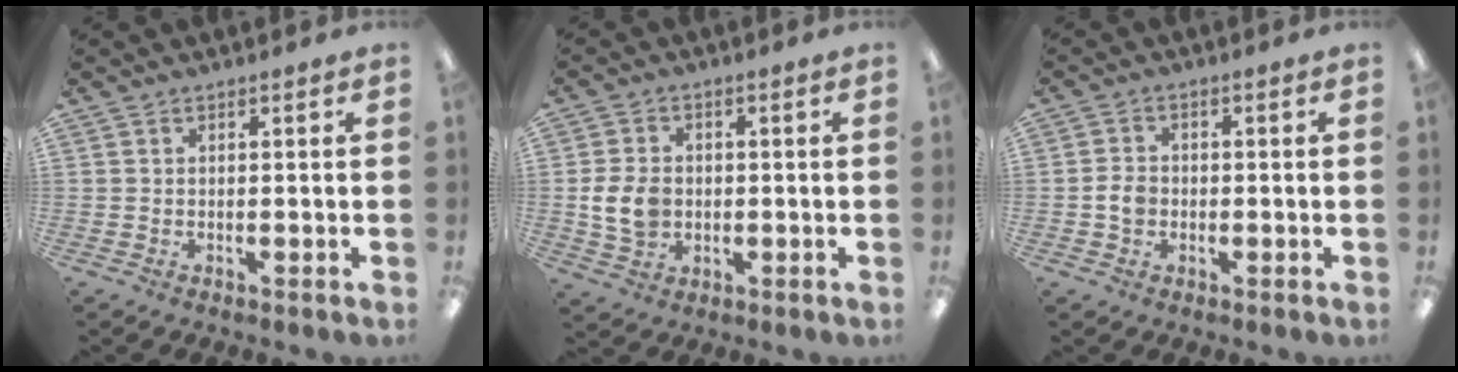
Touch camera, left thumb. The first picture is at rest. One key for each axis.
{"total": 7.9, "fx": -0.5, "fy": 6.1, "fz": 5.1, "tx": -0.109, "ty": 0.005, "tz": -0.009}
{"total": 3.7, "fx": -0.6, "fy": 2.9, "fz": 2.2, "tx": -0.040, "ty": 0.008, "tz": -0.012}